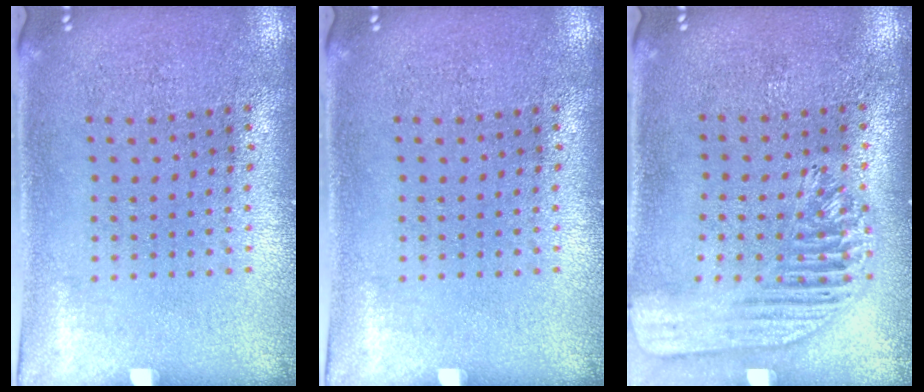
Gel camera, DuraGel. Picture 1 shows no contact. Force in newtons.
{"total": 0.0}
{"total": 1.8, "press": 1.6, "slide": 0.7}